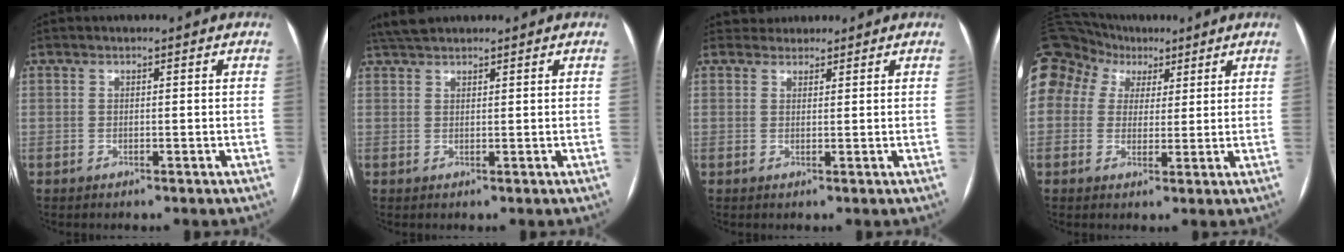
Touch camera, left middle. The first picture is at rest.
{"total": 3.9, "force": [3.5, 0.9, 1.5], "torque": [-0.032, 0.026, 0.067]}
{"total": 2.1, "force": [1.8, 0.8, -0.5], "torque": [0.011, 0.015, 0.027]}
{"total": 21.7, "force": [10.3, 17.3, 8.1], "torque": [-0.274, 0.102, 0.200]}